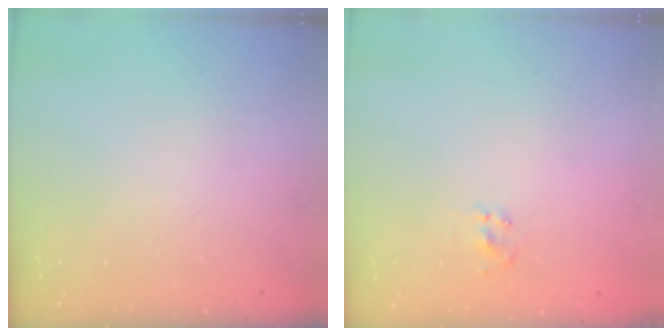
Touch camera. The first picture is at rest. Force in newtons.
{"total": 1.5, "press": 1.3, "slide": 0.7}